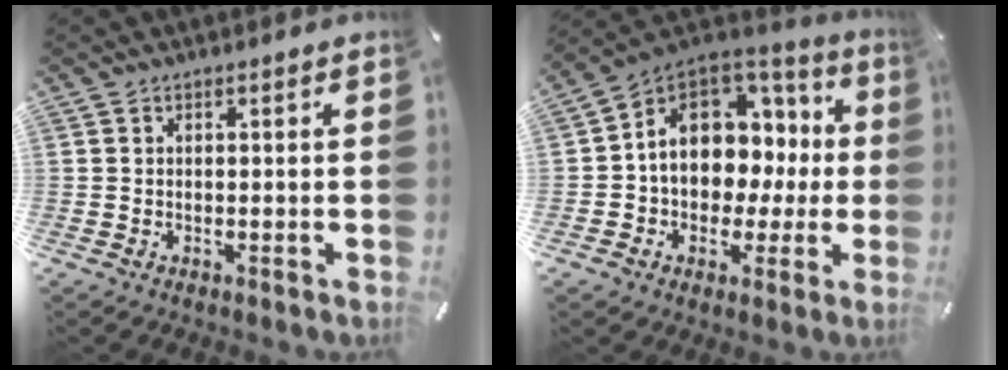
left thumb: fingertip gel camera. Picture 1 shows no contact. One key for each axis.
{"total": 11.2, "fx": 2.2, "fy": 9.2, "fz": 5.9, "tx": -0.100, "ty": -0.023, "tz": 0.044}